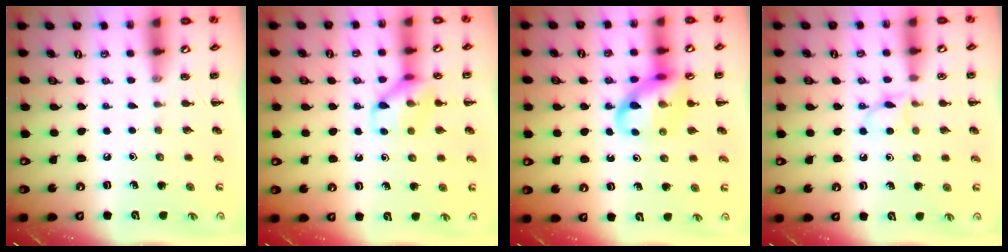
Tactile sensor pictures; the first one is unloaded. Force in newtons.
{"total": 10.1, "press": 10.1, "slide": 0.1}
{"total": 13.1, "press": 12.9, "slide": 2.2}
{"total": 4.7, "press": 4.4, "slide": 1.5}